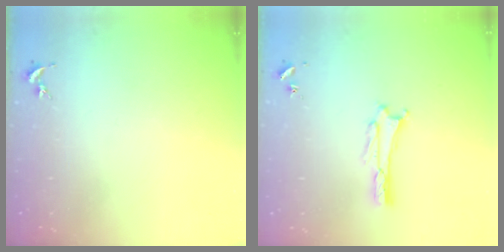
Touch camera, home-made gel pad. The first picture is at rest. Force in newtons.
{"total": 1.8, "press": 1.8, "slide": 0.2}